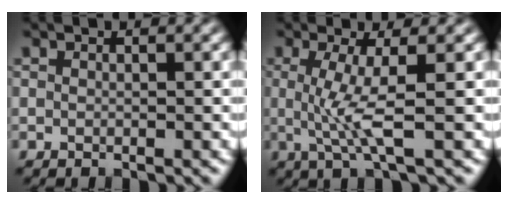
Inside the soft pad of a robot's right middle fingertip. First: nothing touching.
{"total": 3.6, "force": [-0.1, 0.5, 3.5], "torque": [-0.083, -0.005, -0.001]}